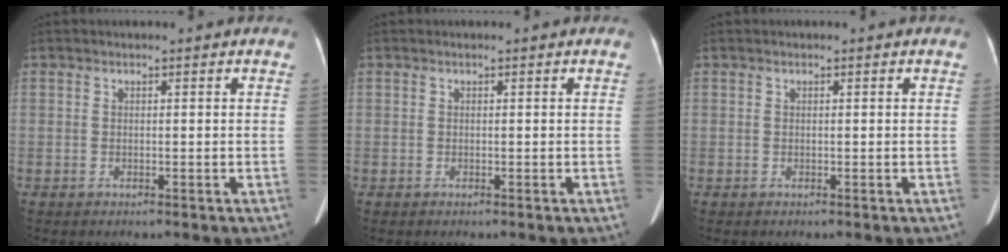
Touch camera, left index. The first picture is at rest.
{"total": 0.0}
{"total": 0.0}